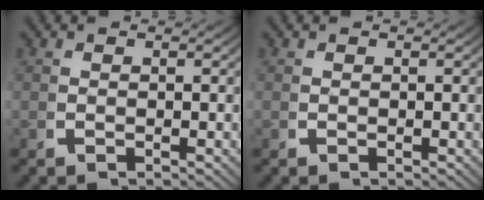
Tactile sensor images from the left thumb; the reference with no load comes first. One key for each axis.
{"total": 0.0}